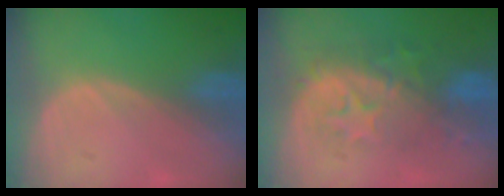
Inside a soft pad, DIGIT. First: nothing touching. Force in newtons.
{"total": 9.2, "press": 8.8, "slide": 2.5}